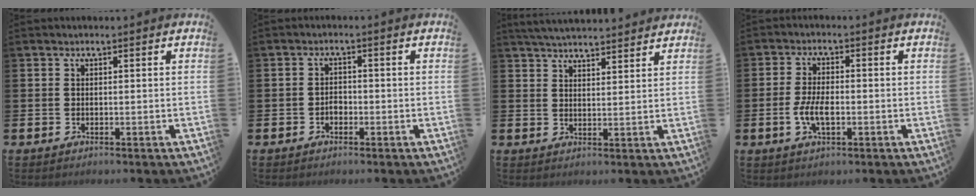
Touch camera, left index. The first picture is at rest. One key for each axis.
{"total": 1.5, "fx": -0.7, "fy": 1.1, "fz": 0.8, "tx": -0.012, "ty": 0.001, "tz": -0.016}
{"total": 4.4, "fx": 4.3, "fy": 0.2, "fz": 0.6, "tx": -0.019, "ty": -0.022, "tz": 0.079}
{"total": 4.2, "fx": -0.8, "fy": 1.9, "fz": 3.7, "tx": -0.067, "ty": 0.001, "tz": -0.017}